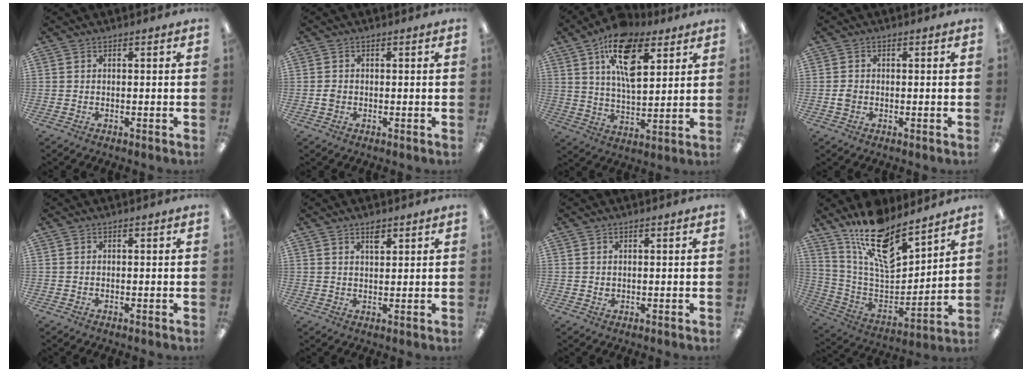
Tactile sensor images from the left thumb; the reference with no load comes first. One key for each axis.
{"total": 1.3, "fx": -0.2, "fy": 1.1, "fz": 0.6, "tx": -0.012, "ty": 0.004, "tz": -0.005}
{"total": 16.8, "fx": 8.8, "fy": 8.4, "fz": 11.6, "tx": -0.188, "ty": -0.020, "tz": 0.151}
{"total": 1.6, "fx": -0.3, "fy": 1.4, "fz": 0.8, "tx": -0.016, "ty": 0.004, "tz": -0.007}
{"total": 0.0}
{"total": 3.2, "fx": 2.3, "fy": 1.3, "fz": 1.8, "tx": -0.024, "ty": -0.004, "tz": 0.037}
{"total": 0.8, "fx": 0.5, "fy": 0.5, "fz": 0.3, "tx": -0.006, "ty": 0.001, "tz": 0.008}
{"total": 18.9, "fx": 14.4, "fy": 7.1, "fz": 9.9, "tx": -0.178, "ty": -0.102, "tz": 0.255}